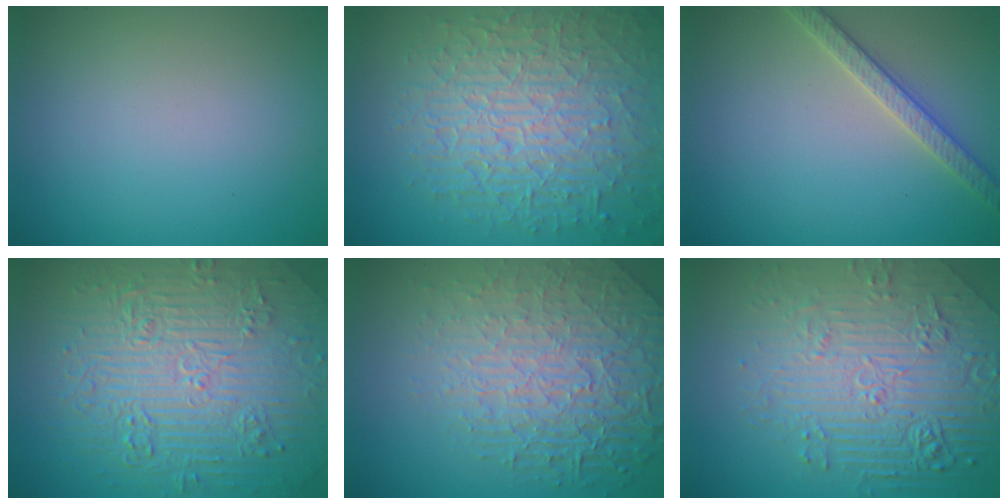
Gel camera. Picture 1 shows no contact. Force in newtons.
{"total": 10.3, "press": 6.7, "slide": 7.9}
{"total": 2.7, "press": 2.7, "slide": 0.1}
{"total": 11.0, "press": 7.4, "slide": 8.2}
{"total": 9.0, "press": 6.0, "slide": 6.6}
{"total": 9.0, "press": 6.1, "slide": 6.6}